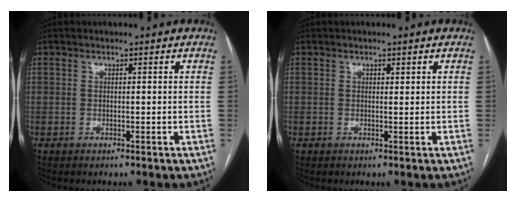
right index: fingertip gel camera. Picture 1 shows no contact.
{"total": 0.8, "force": [0.5, 0.4, 0.5], "torque": [-0.006, -0.001, 0.005]}